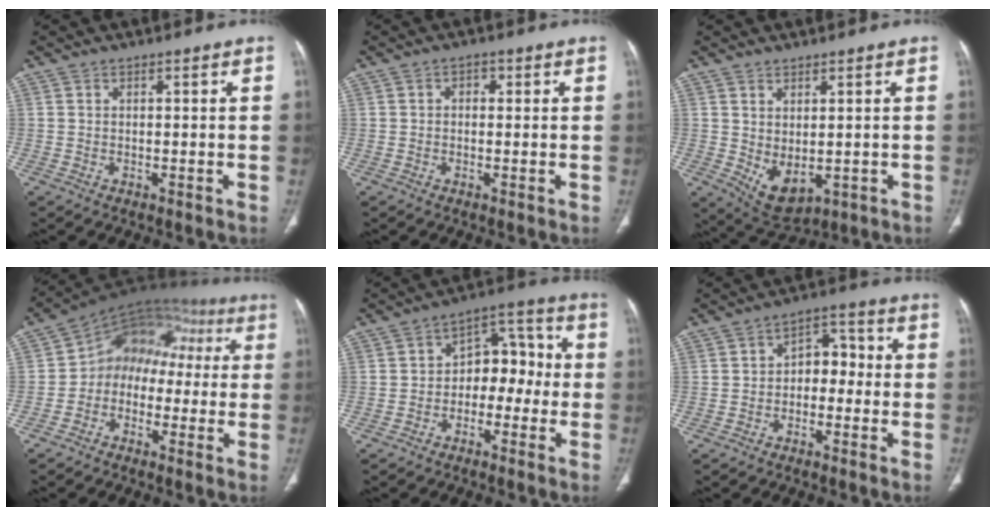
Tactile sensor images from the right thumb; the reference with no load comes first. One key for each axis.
{"total": 1.7, "fx": 0.3, "fy": 1.3, "fz": 1.1, "tx": -0.006, "ty": 0.005, "tz": -0.002}
{"total": 6.6, "fx": -0.5, "fy": 3.7, "fz": 5.5, "tx": -0.081, "ty": -0.009, "tz": 0.017}
{"total": 14.3, "fx": 0.7, "fy": 10.6, "fz": 9.5, "tx": -0.089, "ty": 0.052, "tz": -0.010}
{"total": 9.8, "fx": -1.7, "fy": 6.8, "fz": 6.8, "tx": -0.054, "ty": 0.047, "tz": -0.042}
{"total": 6.4, "fx": -1.0, "fy": 4.5, "fz": 4.4, "tx": -0.034, "ty": 0.035, "tz": -0.030}